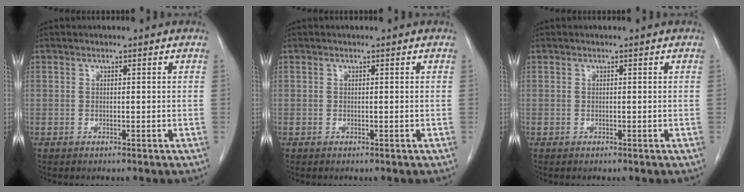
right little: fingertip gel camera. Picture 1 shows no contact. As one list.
[{"total": 0.0}, {"total": 0.0}]